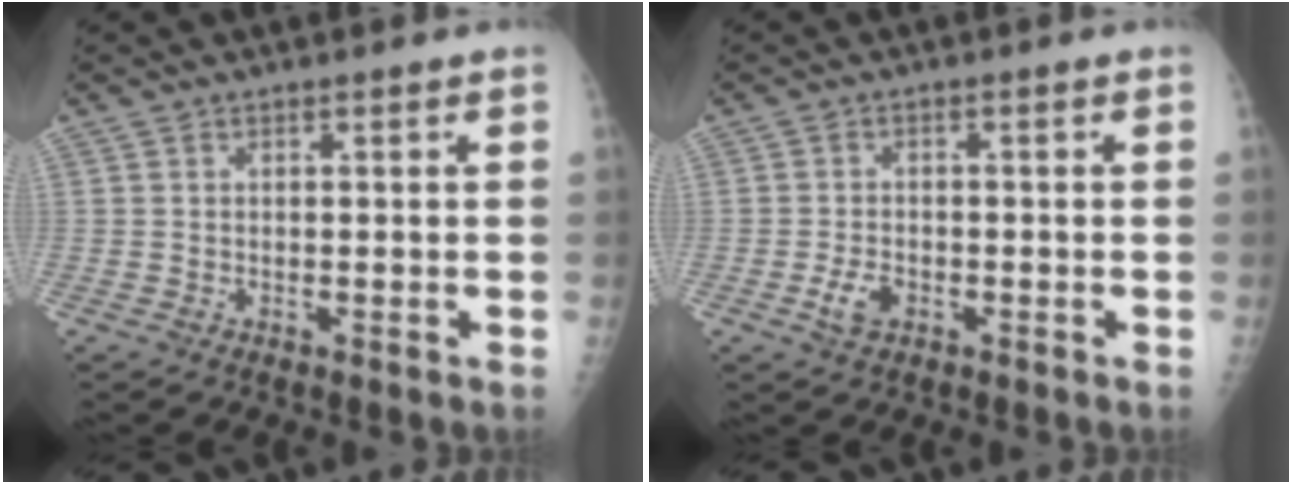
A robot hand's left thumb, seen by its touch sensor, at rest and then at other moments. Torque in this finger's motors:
{"motor_torque": [-0.38, 0.37, 0.21, 0.17, 0.00]}